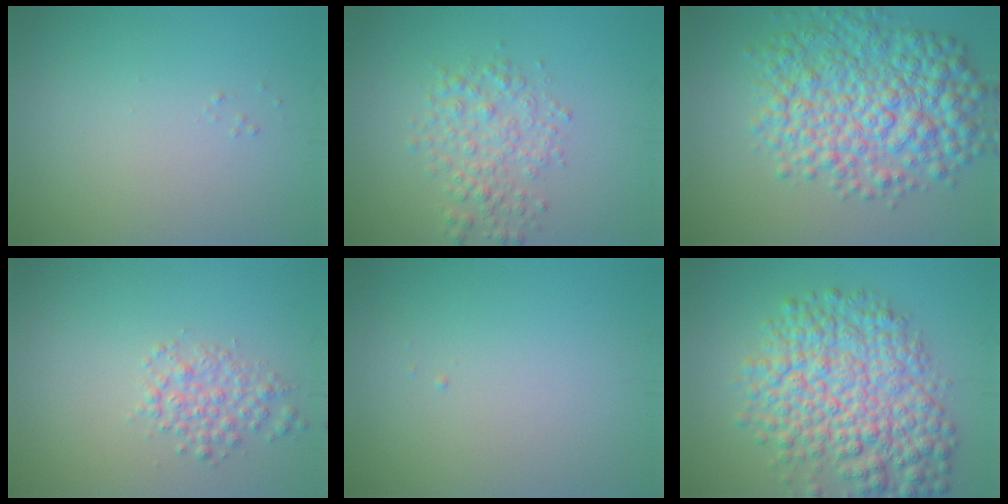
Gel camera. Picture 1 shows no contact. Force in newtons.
{"total": 3.1, "press": 3.1, "slide": 0.1}
{"total": 8.8, "press": 8.8, "slide": 0.1}
{"total": 2.4, "press": 2.4, "slide": 0.1}
{"total": 0.0}
{"total": 9.4, "press": 9.4, "slide": 0.3}